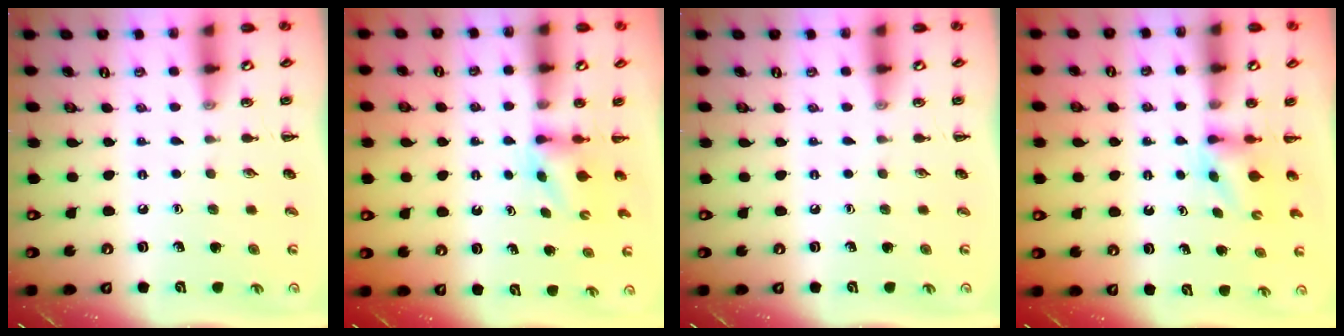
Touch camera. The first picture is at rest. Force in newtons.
{"total": 2.7, "press": 2.5, "slide": 1.0}
{"total": 0.0}
{"total": 2.7, "press": 2.5, "slide": 1.0}